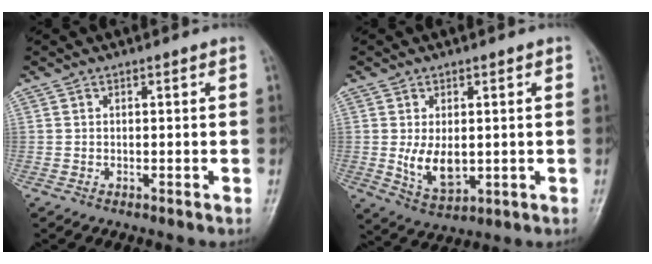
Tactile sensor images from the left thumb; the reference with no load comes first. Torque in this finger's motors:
{"motor_torque": [1.07, 1.07, 0.89, -0.29, 0.06]}